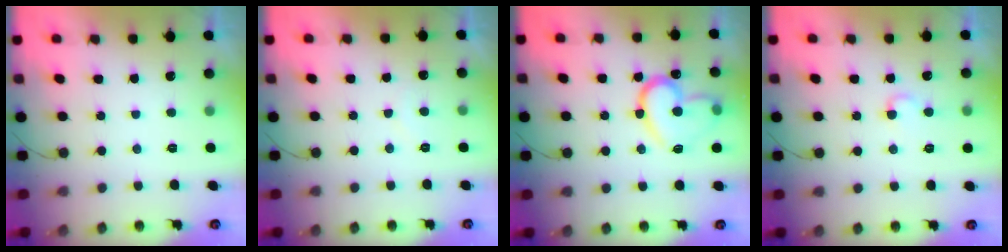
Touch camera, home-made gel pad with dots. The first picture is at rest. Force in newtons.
{"total": 4.9, "press": 4.9, "slide": 0.3}
{"total": 15.2, "press": 15.2, "slide": 0.8}
{"total": 4.4, "press": 4.3, "slide": 0.5}